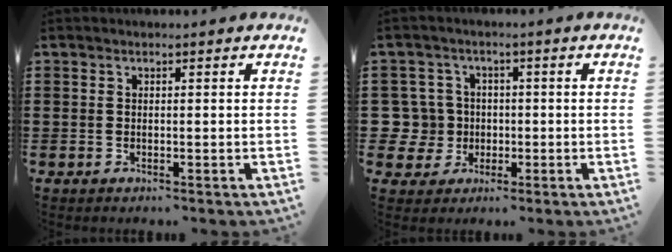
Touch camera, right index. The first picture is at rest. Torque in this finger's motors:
{"motor_torque": [1.02, 1.12, 0.06, -0.02]}